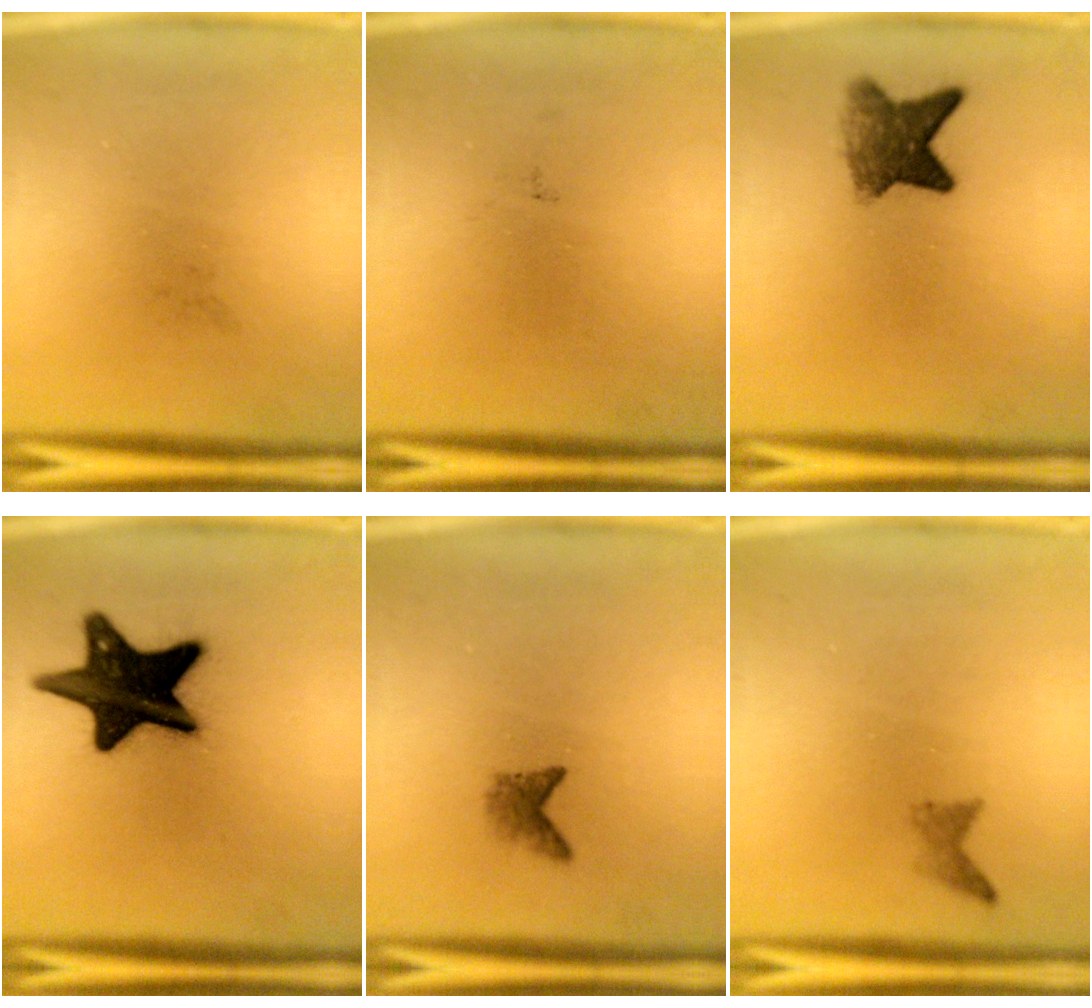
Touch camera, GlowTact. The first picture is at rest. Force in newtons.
{"total": 0.0}
{"total": 6.2}
{"total": 17.7}
{"total": 1.8}
{"total": 1.1}